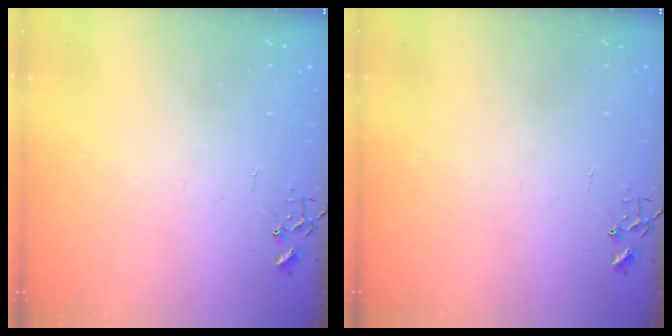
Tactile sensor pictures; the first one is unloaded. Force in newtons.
{"total": 0.0}